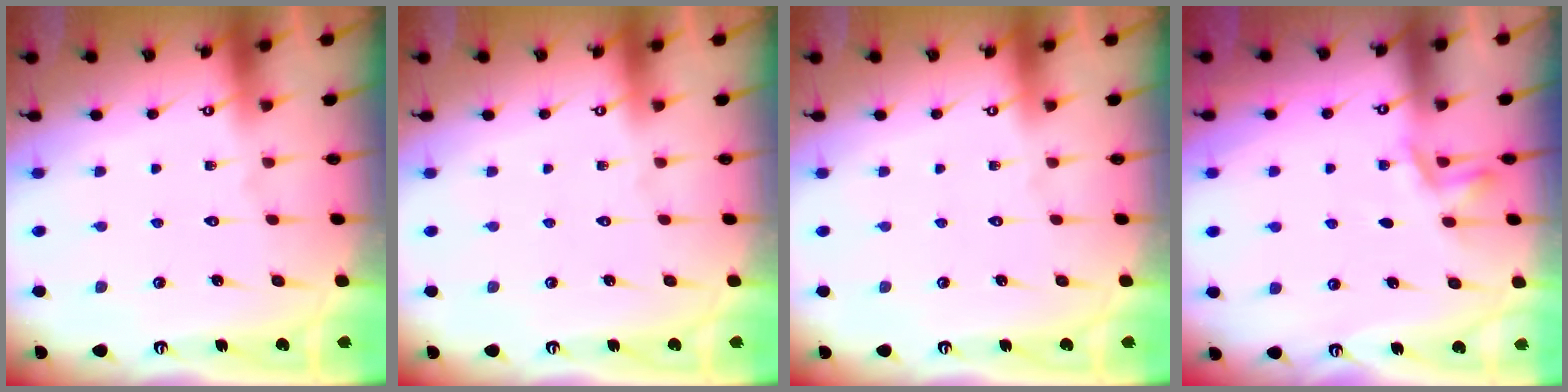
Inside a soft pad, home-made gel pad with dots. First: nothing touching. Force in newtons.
{"total": 0.0}
{"total": 0.0}
{"total": 2.7, "press": 2.3, "slide": 1.5}